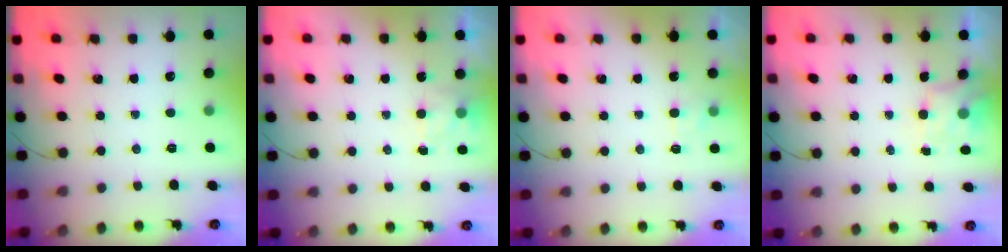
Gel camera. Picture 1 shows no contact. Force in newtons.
{"total": 3.0, "press": 2.7, "slide": 1.4}
{"total": 2.1, "press": 1.6, "slide": 1.3}
{"total": 3.6, "press": 3.5, "slide": 0.9}